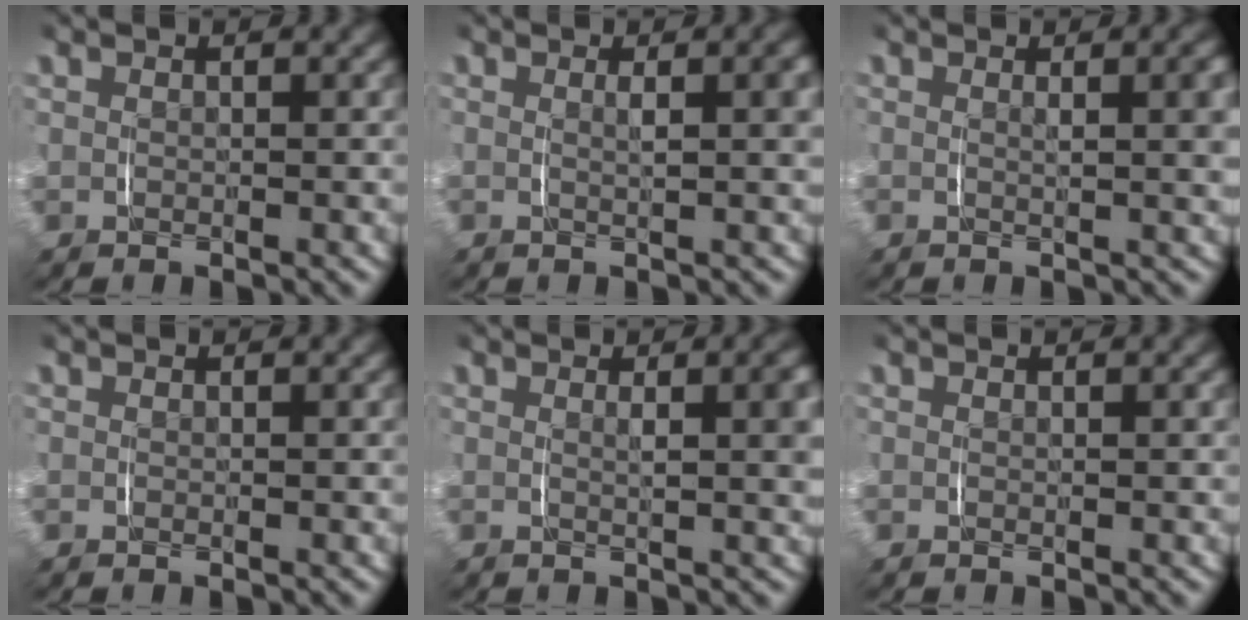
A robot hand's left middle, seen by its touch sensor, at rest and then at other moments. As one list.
[{"total": 1.8, "force": [0.2, 0.1, 1.8], "torque": [-0.023, -0.002, 0.002]}, {"total": 2.0, "force": [0.5, 0.1, 1.9], "torque": [-0.017, -0.001, 0.006]}, {"total": 0.0}, {"total": 2.7, "force": [0.5, 0.4, 2.6], "torque": [-0.025, 0.000, 0.006]}, {"total": 0.0}]